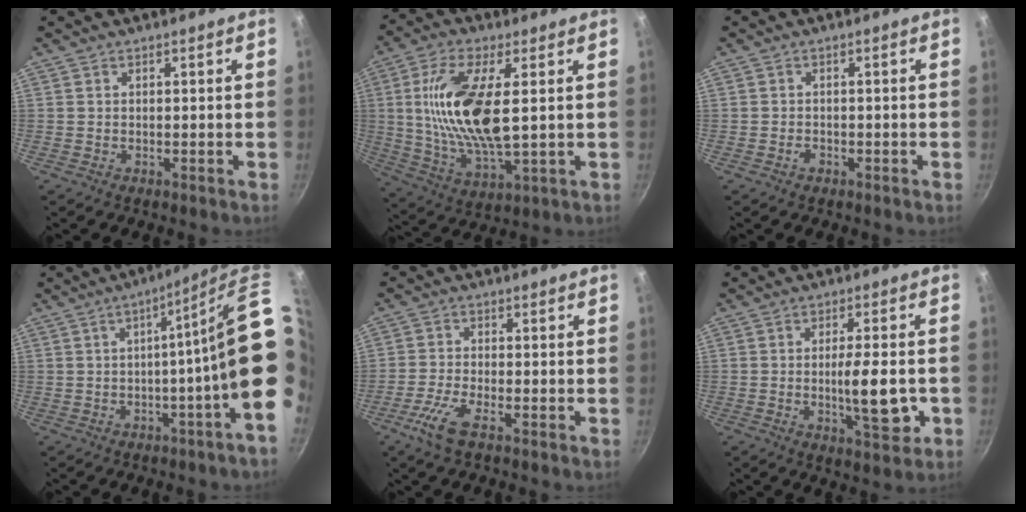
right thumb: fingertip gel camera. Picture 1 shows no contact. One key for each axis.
{"total": 17.3, "fx": 2.5, "fy": 6.6, "fz": 15.8, "tx": -0.312, "ty": -0.008, "tz": 0.049}
{"total": 1.3, "fx": -0.8, "fy": 0.8, "fz": 0.6, "tx": -0.010, "ty": 0.012, "tz": -0.012}
{"total": 14.5, "fx": 1.1, "fy": 0.1, "fz": 14.5, "tx": -0.171, "ty": -0.009, "tz": 0.008}
{"total": 5.8, "fx": -3.4, "fy": 1.4, "fz": 4.5, "tx": -0.107, "ty": 0.013, "tz": -0.074}
{"total": 10.0, "fx": -2.0, "fy": 3.1, "fz": 9.3, "tx": -0.125, "ty": 0.004, "tz": -0.028}